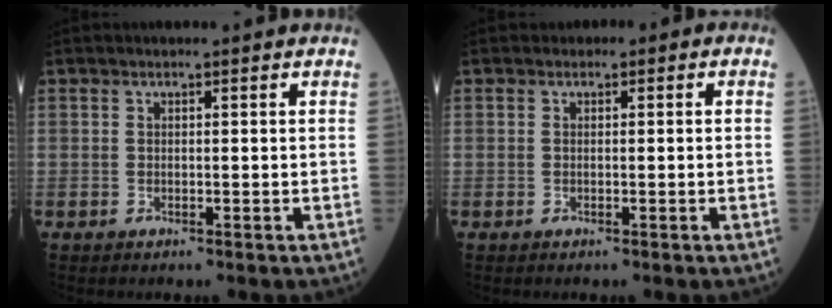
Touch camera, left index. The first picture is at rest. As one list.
[{"total": 0.6, "force": [-0.1, 0.6, 0.2], "torque": [-0.001, 0.003, -0.005]}]